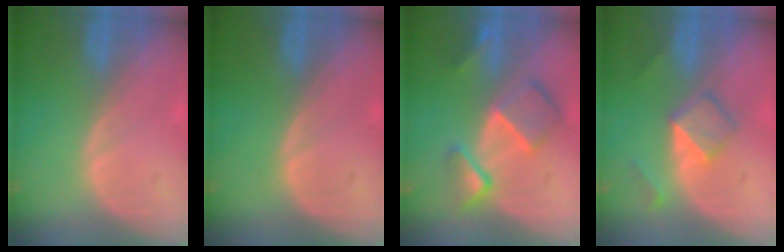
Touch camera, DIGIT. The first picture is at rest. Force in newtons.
{"total": 0.0}
{"total": 7.9, "press": 6.9, "slide": 4.0}
{"total": 5.3, "press": 4.5, "slide": 2.9}